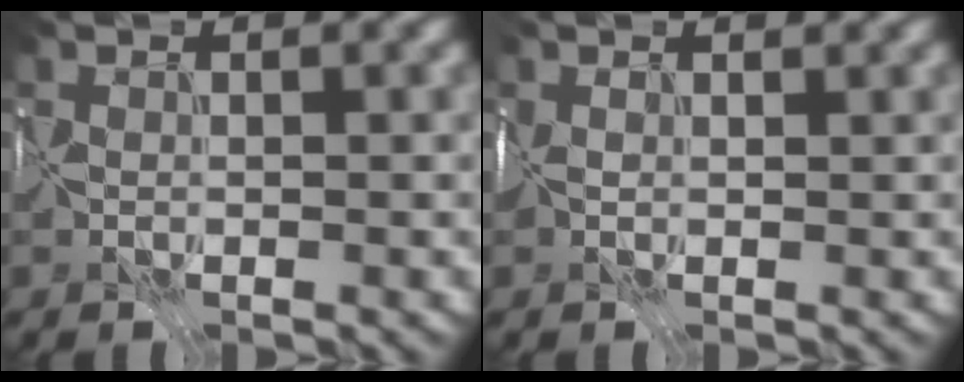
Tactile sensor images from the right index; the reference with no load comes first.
{"total": 1.2, "force": [0.8, 0.6, 0.7], "torque": [-0.016, 0.003, 0.018]}